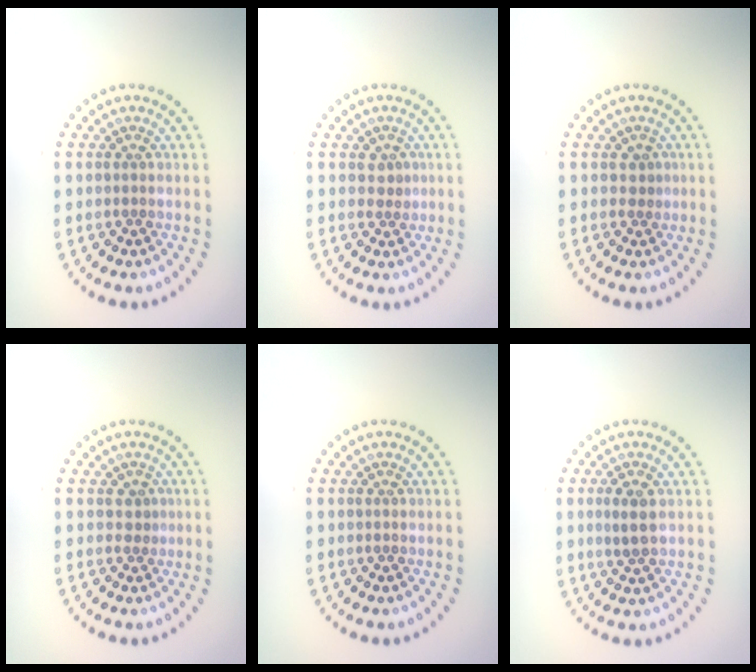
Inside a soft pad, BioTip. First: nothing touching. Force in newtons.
{"total": 1.2, "press": 1.0, "slide": 0.6}
{"total": 1.0, "press": 0.8, "slide": 0.6}
{"total": 1.0, "press": 0.8, "slide": 0.6}
{"total": 0.0}
{"total": 2.1, "press": 2.0, "slide": 0.4}